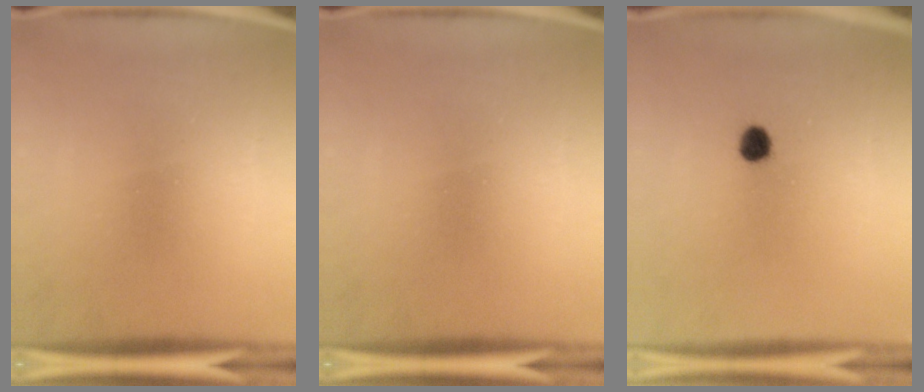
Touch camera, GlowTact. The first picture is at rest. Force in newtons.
{"total": 0.0}
{"total": 2.8}